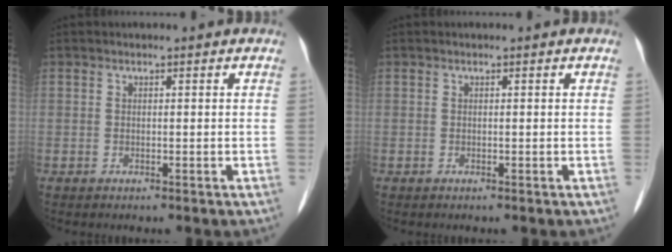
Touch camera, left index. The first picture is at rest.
{"total": 0.0}